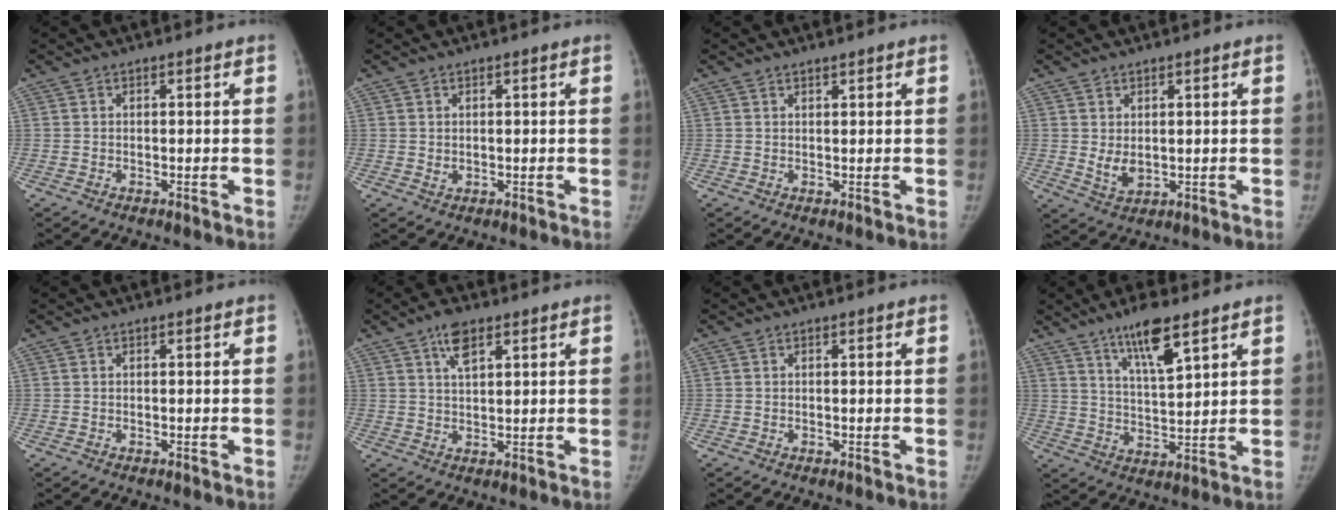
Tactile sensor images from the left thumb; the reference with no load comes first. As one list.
[{"total": 1.0, "force": [0.4, 0.6, 0.7], "torque": [-0.007, -0.005, 0.014]}, {"total": 1.0, "force": [0.9, 0.1, 0.4], "torque": [-0.002, -0.007, 0.017]}, {"total": 3.8, "force": [0.8, 2.2, 2.9], "torque": [-0.045, -0.014, 0.025]}, {"total": 0.0}, {"total": 5.0, "force": [2.9, 2.1, 3.6], "torque": [-0.057, -0.010, 0.053]}, {"total": 0.0}, {"total": 9.6, "force": [6.2, 2.0, 7.0], "torque": [-0.117, -0.036, 0.116]}]